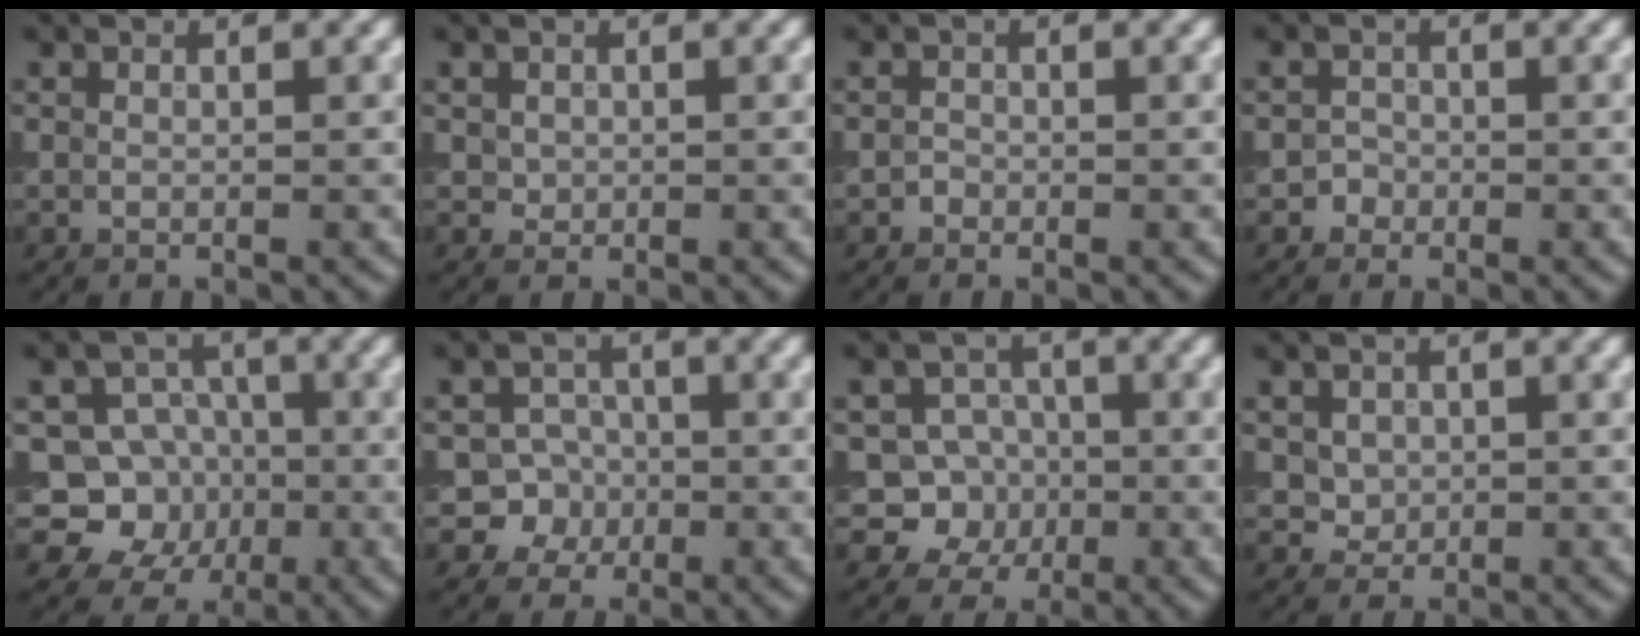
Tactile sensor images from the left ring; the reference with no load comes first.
{"total": 1.0, "force": [0.1, 0.9, 0.4], "torque": [-0.008, -0.004, 0.005]}
{"total": 0.8, "force": [-0.5, 0.6, 0.0], "torque": [0.005, -0.001, -0.014]}
{"total": 1.2, "force": [-0.6, 1.1, 0.0], "torque": [0.016, 0.001, -0.017]}
{"total": 7.7, "force": [-2.0, 7.1, 2.3], "torque": [-0.025, 0.019, -0.069]}
{"total": 4.6, "force": [-1.4, 4.2, 0.9], "torque": [0.017, 0.008, -0.047]}
{"total": 4.4, "force": [-0.9, 4.1, 1.4], "torque": [0.005, 0.001, -0.037]}
{"total": 2.9, "force": [0.6, 2.4, 1.4], "torque": [-0.031, 0.002, 0.018]}